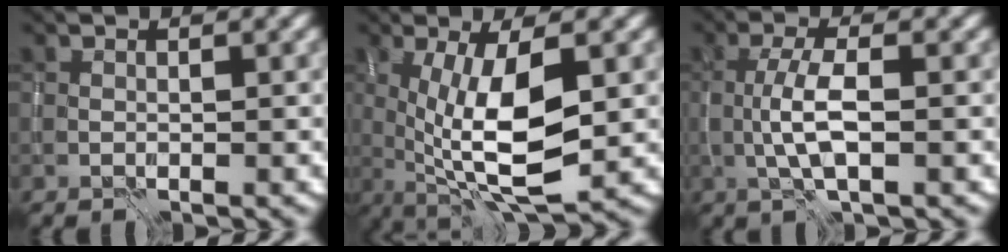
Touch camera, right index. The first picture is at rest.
{"total": 8.9, "force": [-0.2, 2.9, 8.4], "torque": [-0.153, -0.012, -0.001]}
{"total": 3.8, "force": [-0.5, 1.0, 3.6], "torque": [-0.079, 0.003, -0.013]}